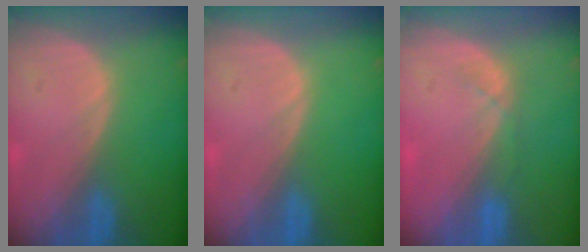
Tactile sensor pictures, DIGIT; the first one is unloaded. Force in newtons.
{"total": 0.0}
{"total": 2.1, "press": 1.9, "slide": 0.9}